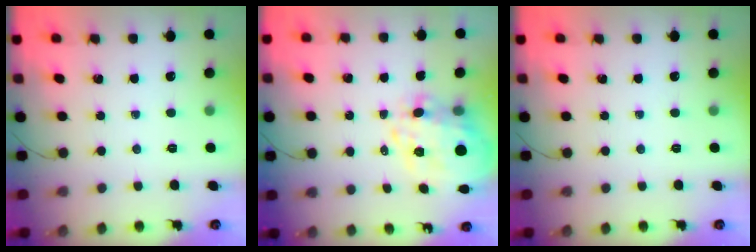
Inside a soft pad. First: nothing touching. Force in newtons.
{"total": 12.2, "press": 12.0, "slide": 2.2}
{"total": 0.0}